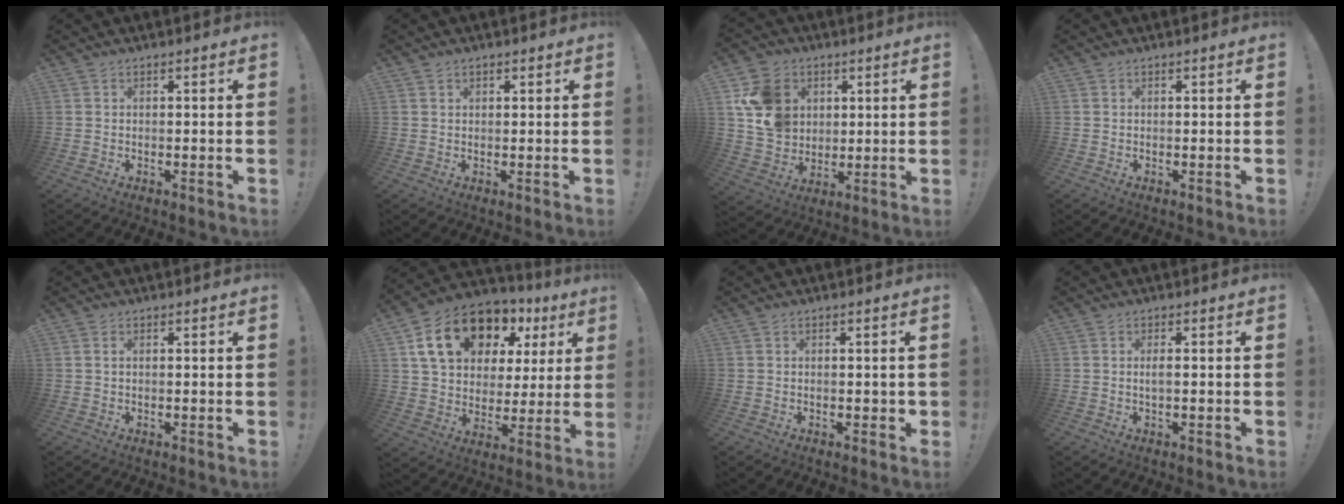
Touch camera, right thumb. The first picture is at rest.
{"total": 1.0, "force": [0.8, 0.6, 0.1], "torque": [0.004, -0.002, 0.014]}
{"total": 14.5, "force": [4.4, 12.2, 6.4], "torque": [-0.106, -0.011, 0.093]}
{"total": 0.0}
{"total": 0.9, "force": [0.3, 0.5, 0.6], "torque": [-0.006, -0.001, 0.003]}
{"total": 19.7, "force": [10.3, 12.7, 10.9], "torque": [-0.179, -0.040, 0.200]}
{"total": 1.1, "force": [-0.2, 0.7, 0.9], "torque": [-0.019, 0.006, -0.002]}
{"total": 1.9, "force": [-0.2, 0.3, 1.9], "torque": [-0.031, 0.000, -0.007]}